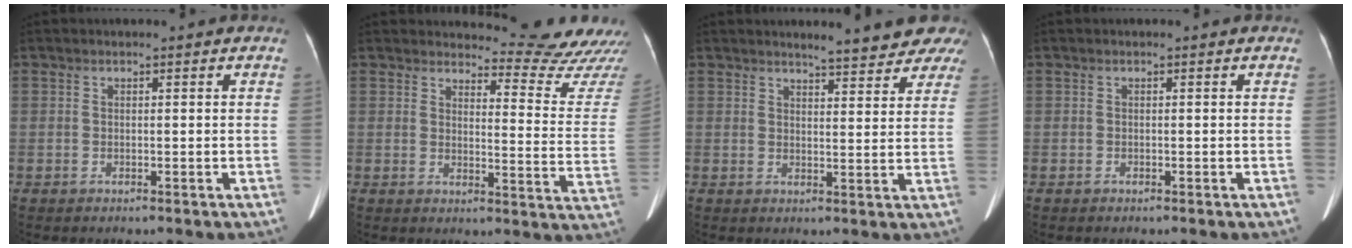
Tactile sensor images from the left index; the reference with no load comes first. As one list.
[{"total": 13.8, "force": [13.7, 0.0, 1.5], "torque": [-0.001, -0.119, 0.139]}, {"total": 8.2, "force": [7.5, 1.2, 3.1], "torque": [-0.029, -0.003, 0.072]}, {"total": 0.0}]